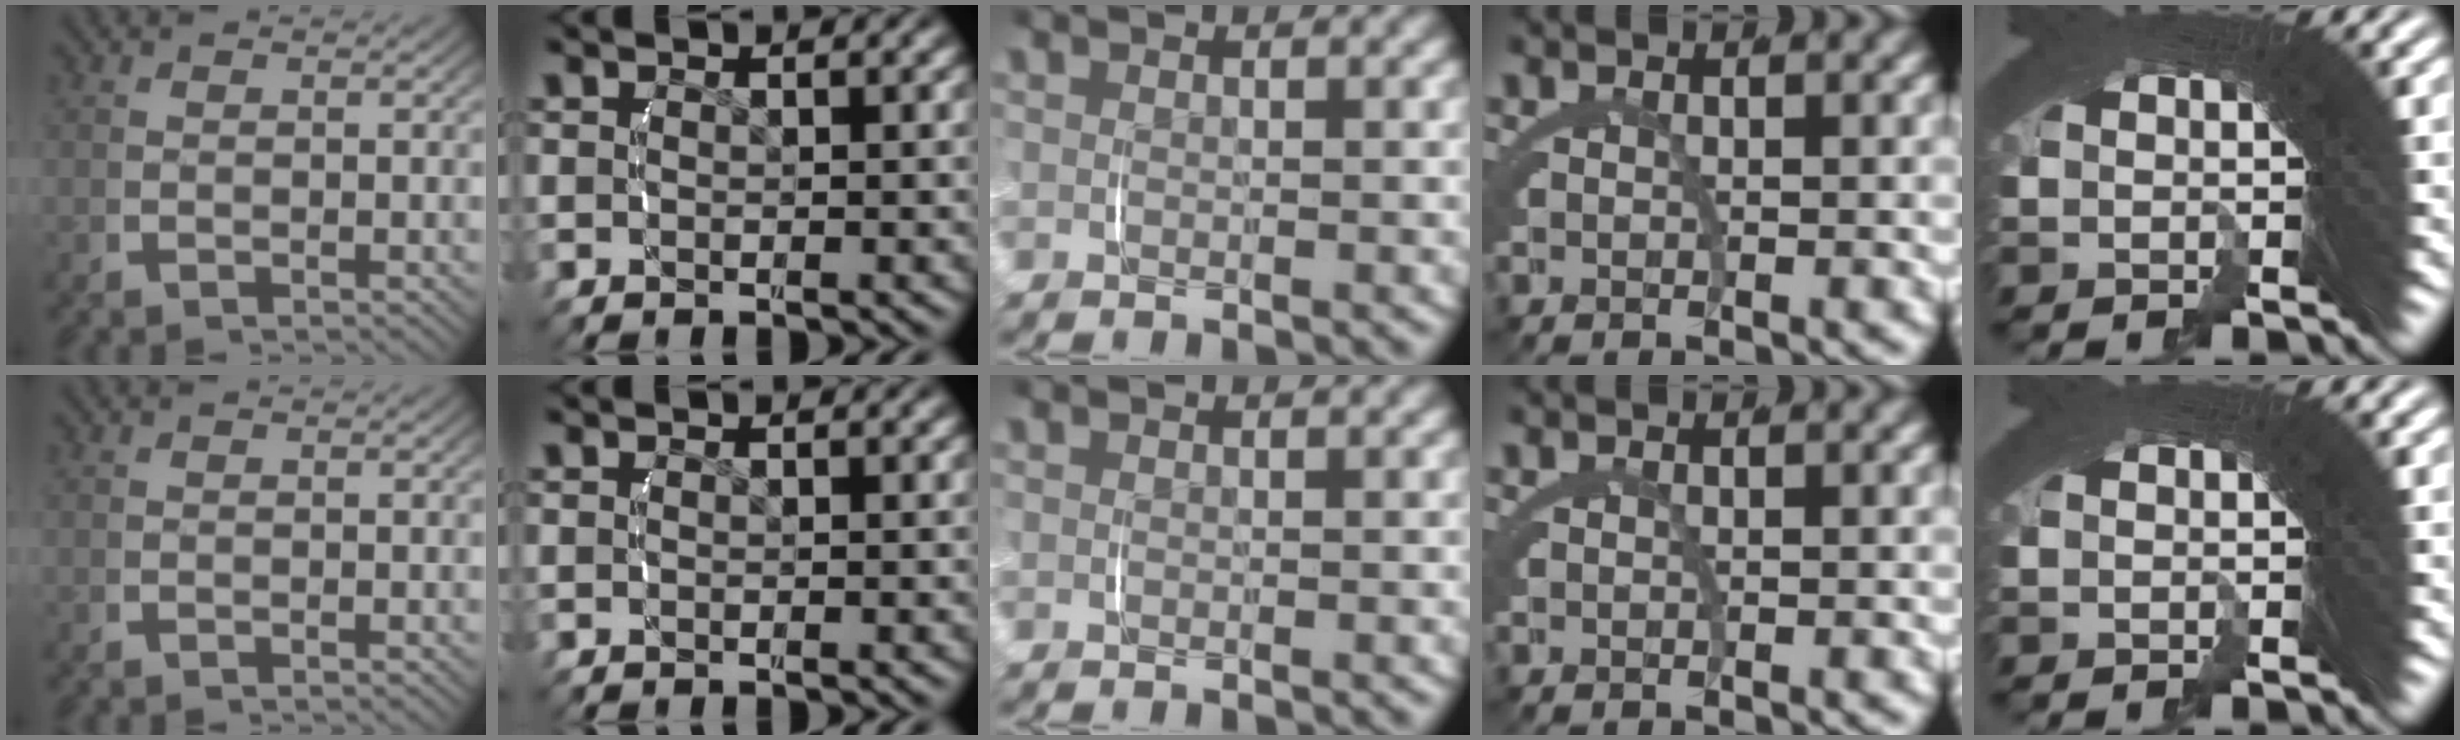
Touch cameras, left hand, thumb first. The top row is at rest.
{}